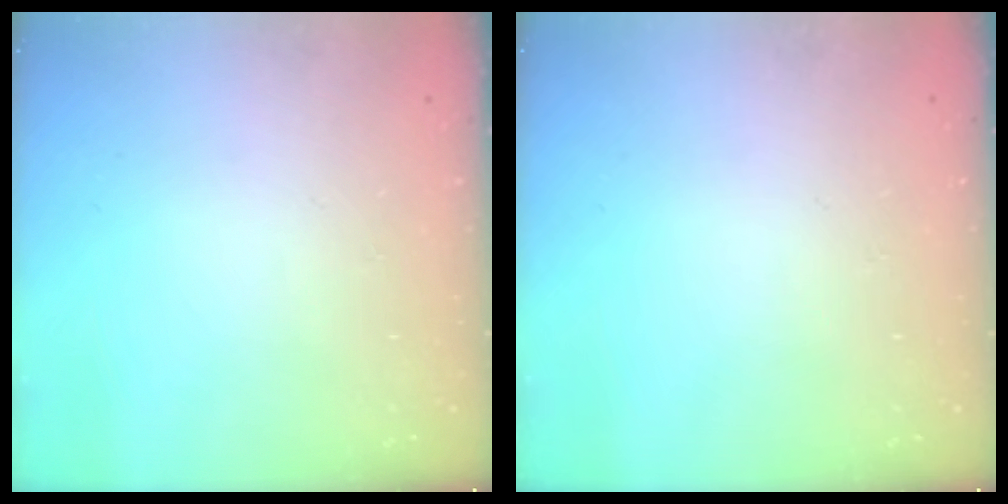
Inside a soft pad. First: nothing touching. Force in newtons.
{"total": 0.0}